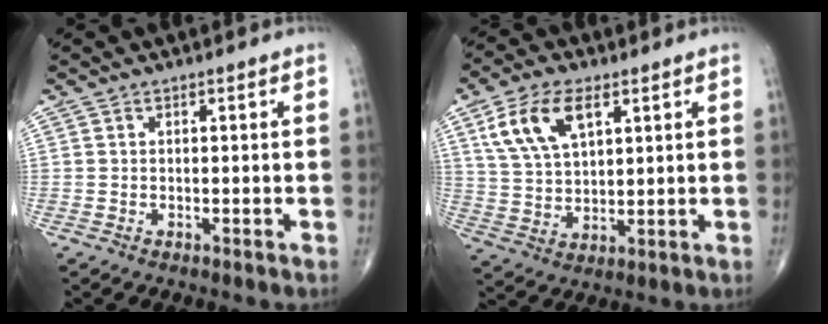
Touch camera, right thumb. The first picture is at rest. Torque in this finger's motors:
{"motor_torque": [-0.32, 0.86, 0.06, 0.01, 0.20]}